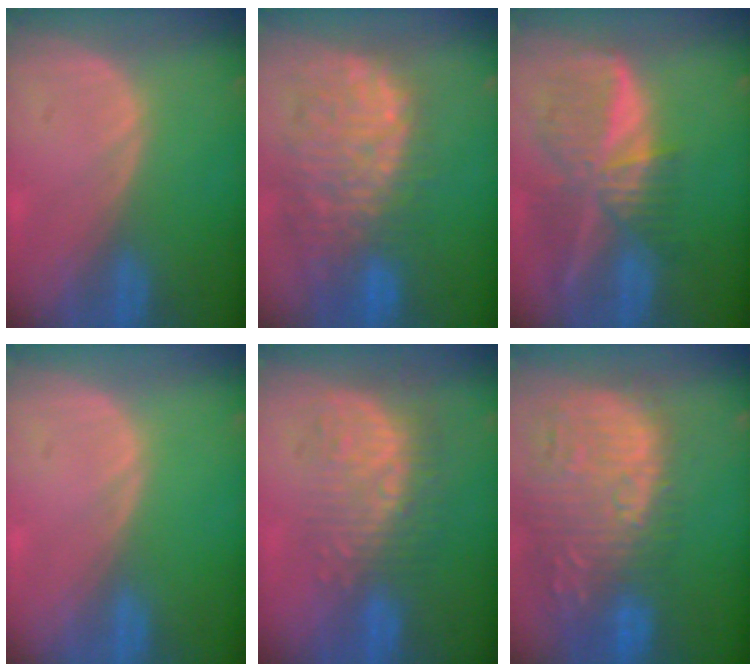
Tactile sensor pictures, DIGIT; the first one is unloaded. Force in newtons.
{"total": 12.7, "press": 11.1, "slide": 6.1}
{"total": 9.5, "press": 8.2, "slide": 4.7}
{"total": 0.0}
{"total": 10.0, "press": 8.7, "slide": 4.8}
{"total": 15.5, "press": 13.1, "slide": 8.3}